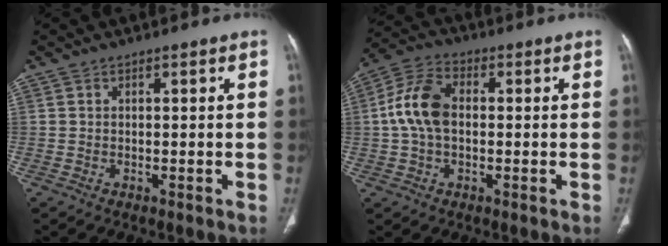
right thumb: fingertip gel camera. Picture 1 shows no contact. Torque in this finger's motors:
{"motor_torque": [-0.14, 0.42, 0.60, -0.04, 0.14]}